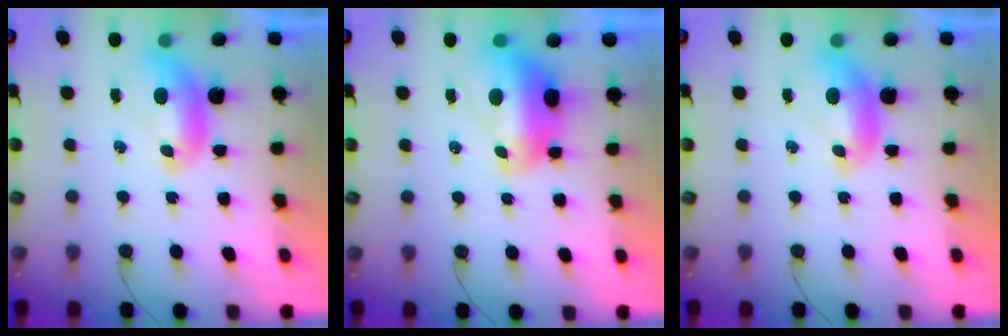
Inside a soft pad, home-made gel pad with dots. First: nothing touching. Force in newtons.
{"total": 2.8, "press": 2.7, "slide": 0.7}
{"total": 0.0}